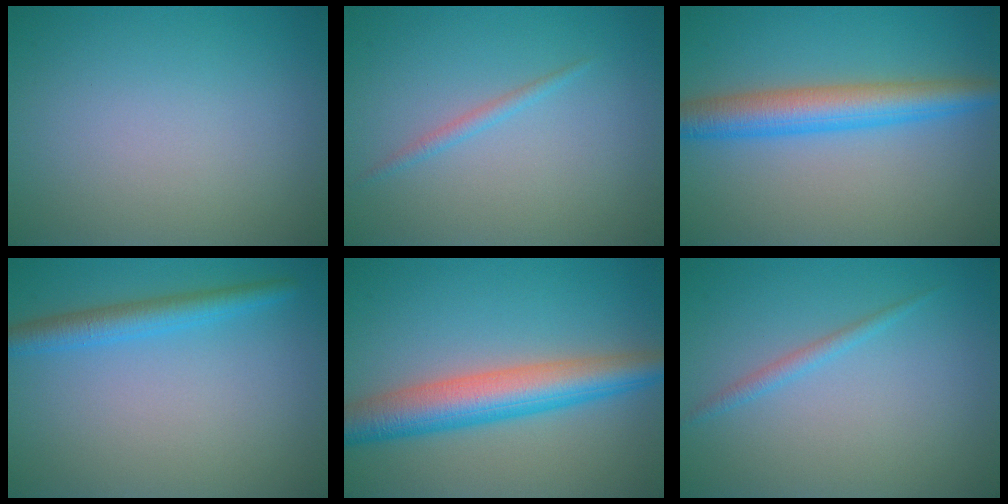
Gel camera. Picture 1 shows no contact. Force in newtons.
{"total": 1.0, "press": 1.0, "slide": 0.1}
{"total": 5.3, "press": 5.3, "slide": 0.2}
{"total": 3.0, "press": 3.0, "slide": 0.2}
{"total": 6.8, "press": 6.8, "slide": 0.1}
{"total": 1.2, "press": 1.2, "slide": 0.1}